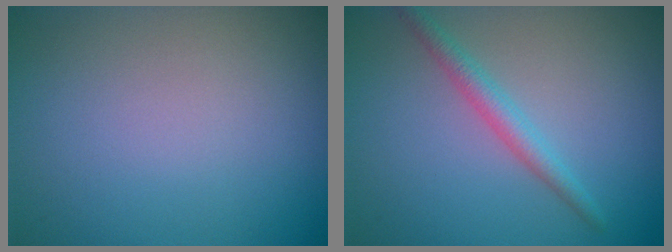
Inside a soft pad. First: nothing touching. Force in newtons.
{"total": 2.1, "press": 2.1, "slide": 0.1}